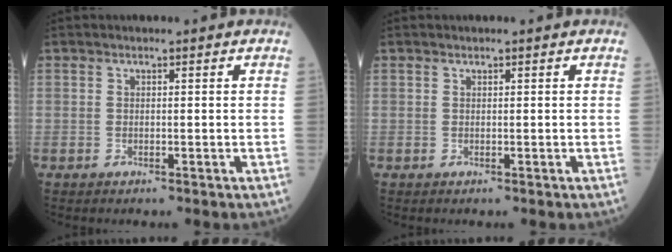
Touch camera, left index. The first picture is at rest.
{"total": 0.0}